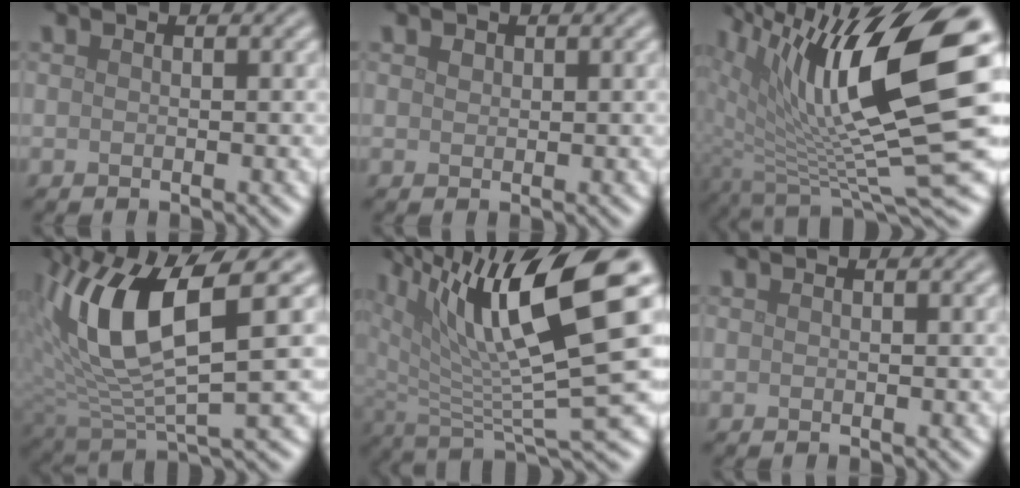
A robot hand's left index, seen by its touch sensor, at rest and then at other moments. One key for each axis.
{"total": 0.6, "fx": 0.4, "fy": 0.5, "fz": 0.2, "tx": -0.004, "ty": -0.002, "tz": 0.008}
{"total": 13.7, "fx": 4.7, "fy": 3.7, "fz": 12.4, "tx": -0.218, "ty": -0.010, "tz": 0.092}
{"total": 10.0, "fx": 2.6, "fy": 3.3, "fz": 9.1, "tx": -0.192, "ty": -0.003, "tz": 0.049}
{"total": 13.4, "fx": 6.1, "fy": 3.1, "fz": 11.5, "tx": -0.196, "ty": 0.005, "tz": 0.112}
{"total": 0.0}